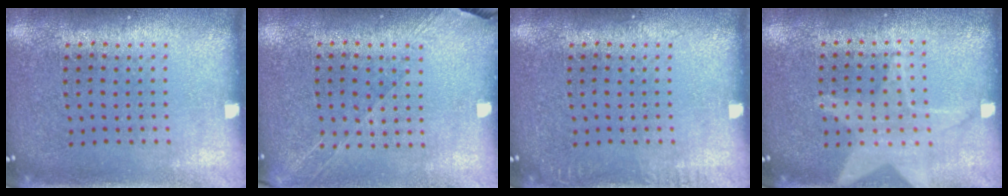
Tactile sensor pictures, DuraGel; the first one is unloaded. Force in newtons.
{"total": 1.3, "press": 1.2, "slide": 0.6}
{"total": 0.7, "press": 0.7, "slide": 0.1}
{"total": 1.2, "press": 1.2, "slide": 0.3}